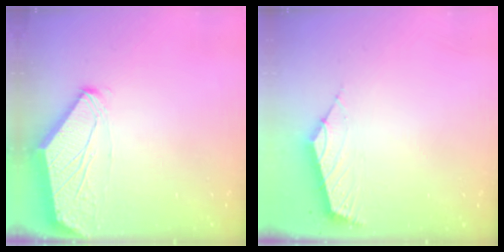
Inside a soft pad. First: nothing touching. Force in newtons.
{"total": 2.7, "press": 2.6, "slide": 0.6}